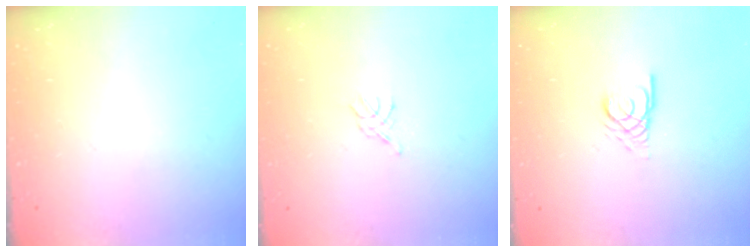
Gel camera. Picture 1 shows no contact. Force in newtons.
{"total": 2.3, "press": 2.2, "slide": 0.5}
{"total": 3.0, "press": 2.9, "slide": 0.3}